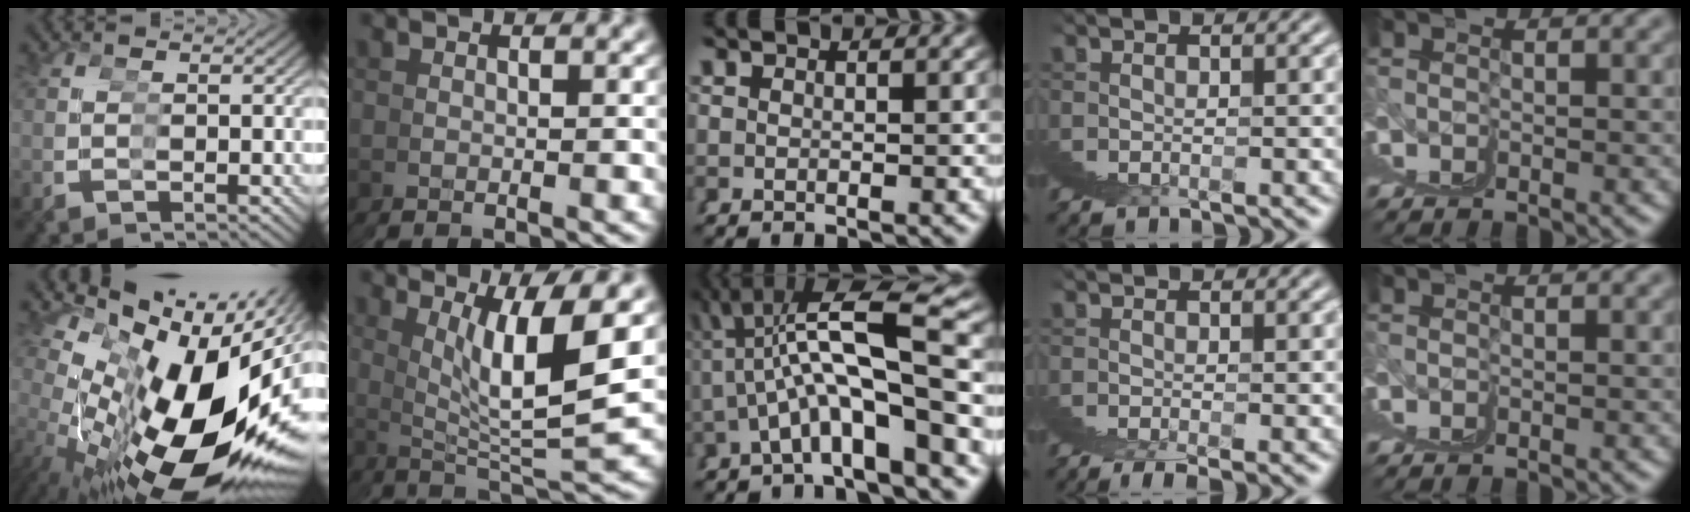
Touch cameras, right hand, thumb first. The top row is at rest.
{"thumb": {"total": 22.1, "force": [-1.4, 13.6, 17.4], "torque": [-0.286, -0.041, 0.002]}, "index": {"total": 7.8, "force": [2.3, 2.2, 7.0], "torque": [-0.131, -0.007, 0.042]}, "middle": {"total": 9.3, "force": [1.7, 3.5, 8.5], "torque": [-0.126, 0.012, 0.026]}, "ring": {"total": 1.7, "force": [1.1, -0.8, 0.9], "torque": [0.002, 0.019, 0.012]}}